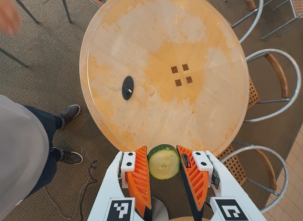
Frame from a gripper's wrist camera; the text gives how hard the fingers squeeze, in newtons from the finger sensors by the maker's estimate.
{"total": 8.9, "left": 8.6, "right": 9.2}